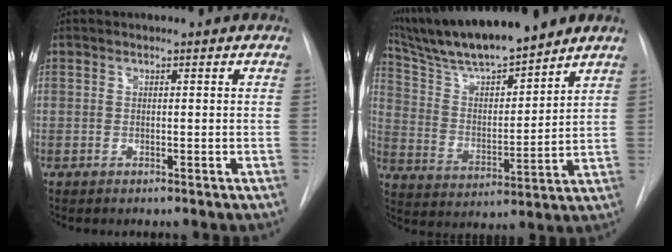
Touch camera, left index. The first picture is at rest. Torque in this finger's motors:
{"motor_torque": [0.07, -0.88, 0.31, 0.08]}